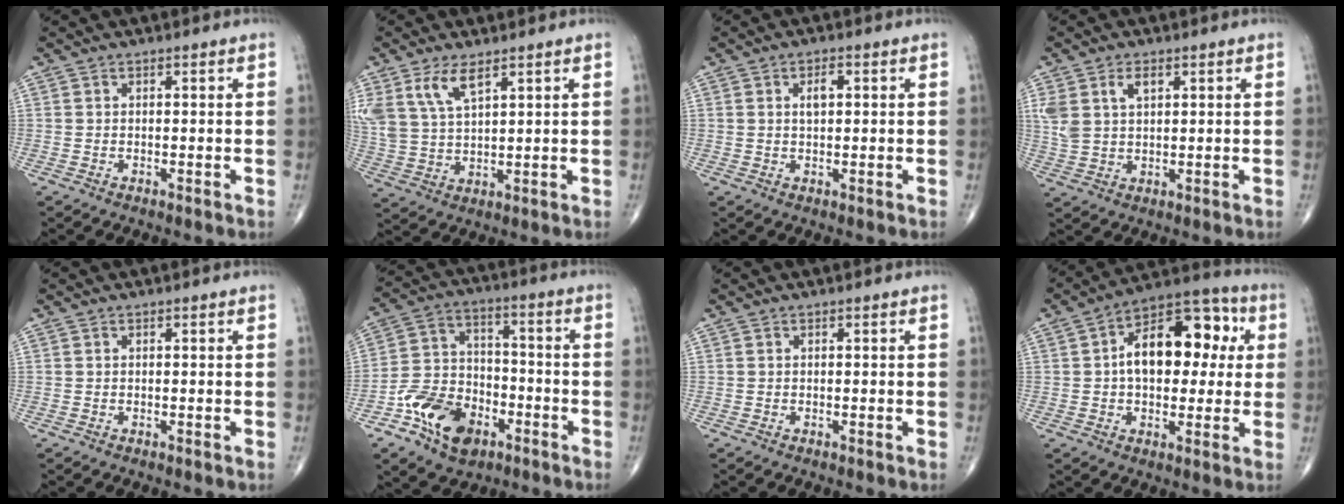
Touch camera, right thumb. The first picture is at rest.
{"total": 8.1, "force": [4.7, 3.4, 5.6], "torque": [-0.117, -0.014, 0.105]}
{"total": 2.5, "force": [0.7, 1.2, 2.1], "torque": [-0.033, 0.002, 0.011]}
{"total": 6.4, "force": [2.6, 3.7, 4.4], "torque": [-0.092, -0.001, 0.059]}
{"total": 0.0}
{"total": 15.4, "force": [-7.8, 10.0, 8.7], "torque": [-0.125, 0.056, -0.139]}
{"total": 0.0}
{"total": 17.2, "force": [2.6, 10.1, 13.6], "torque": [-0.165, 0.030, 0.031]}